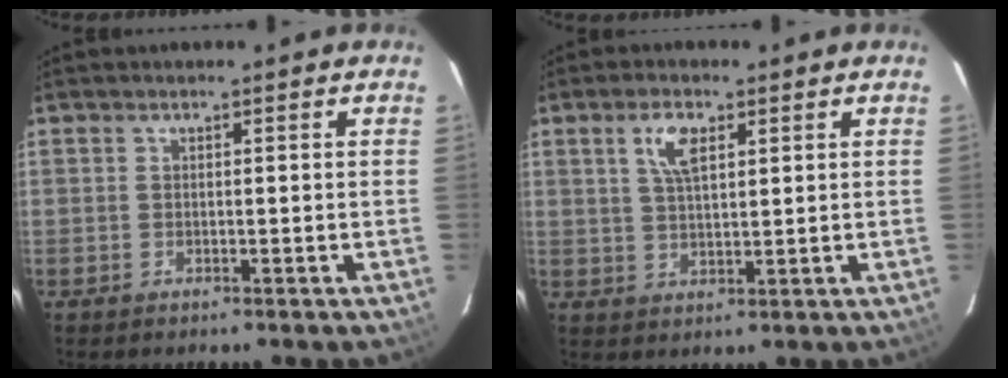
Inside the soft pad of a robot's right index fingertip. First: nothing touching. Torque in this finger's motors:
{"motor_torque": [0.58, 0.44, 0.21, 0.09]}